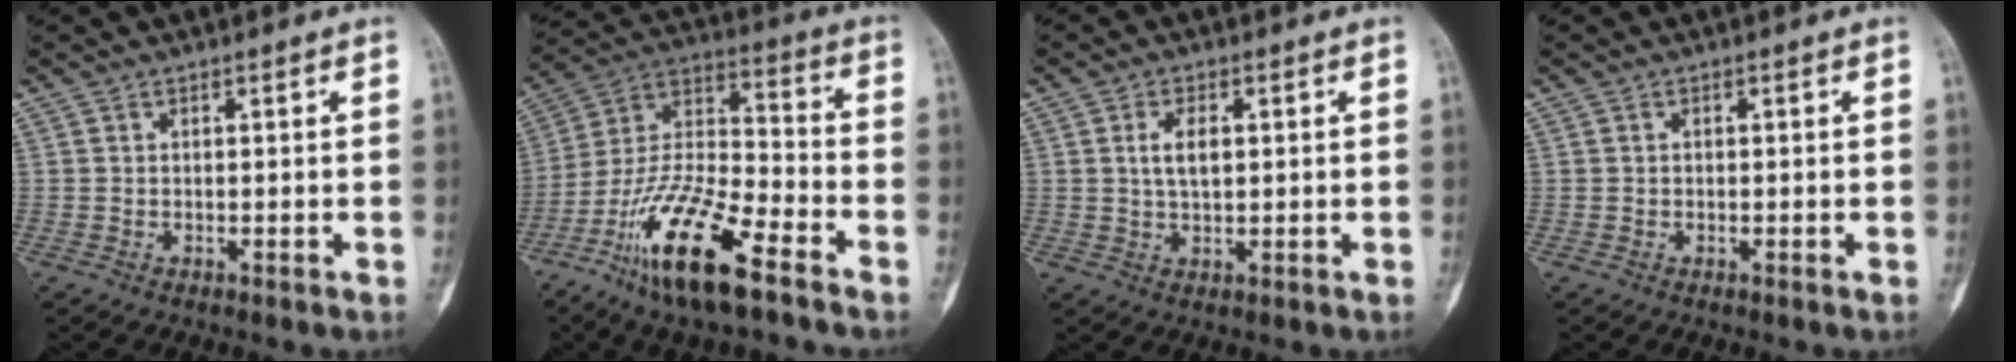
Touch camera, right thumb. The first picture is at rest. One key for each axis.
{"total": 19.2, "fx": -11.4, "fy": 5.4, "fz": 14.5, "tx": -0.286, "ty": 0.058, "tz": -0.214}
{"total": 4.4, "fx": 0.9, "fy": 2.2, "fz": 3.7, "tx": -0.065, "ty": -0.002, "tz": 0.018}
{"total": 0.0}